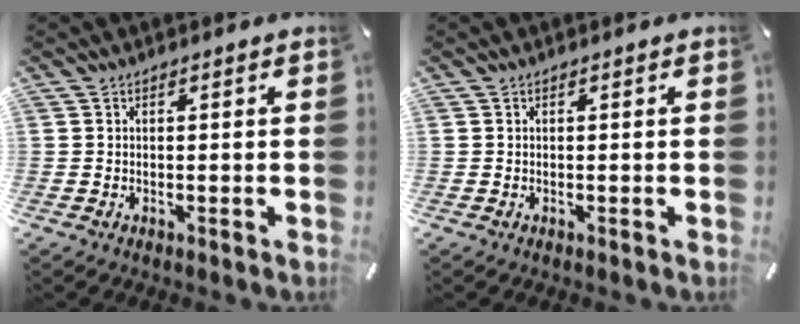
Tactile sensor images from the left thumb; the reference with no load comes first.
{"total": 0.0}